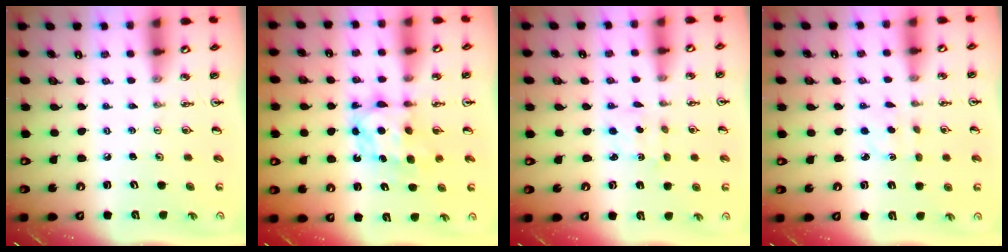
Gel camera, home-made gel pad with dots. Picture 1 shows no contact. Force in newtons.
{"total": 6.7, "press": 6.7, "slide": 0.1}
{"total": 2.3, "press": 2.3, "slide": 0.4}
{"total": 1.7, "press": 1.6, "slide": 0.6}